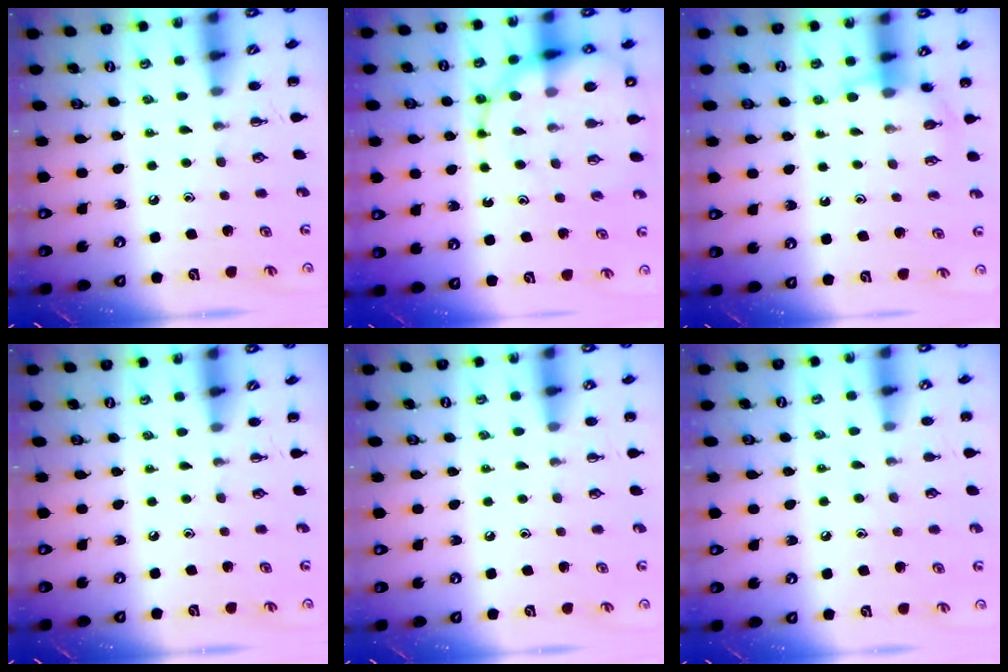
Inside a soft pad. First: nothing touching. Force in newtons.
{"total": 16.5, "press": 16.0, "slide": 3.7}
{"total": 5.1, "press": 5.1, "slide": 0.5}
{"total": 0.0}
{"total": 5.8, "press": 5.5, "slide": 1.9}
{"total": 6.0, "press": 5.8, "slide": 1.6}